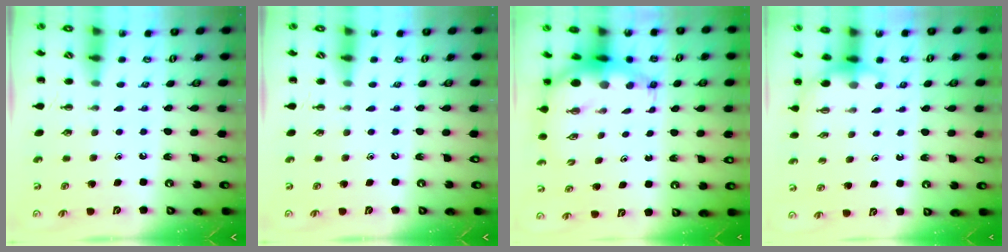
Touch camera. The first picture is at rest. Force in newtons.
{"total": 0.0}
{"total": 7.6, "press": 7.3, "slide": 2.0}
{"total": 4.3, "press": 4.2, "slide": 1.0}